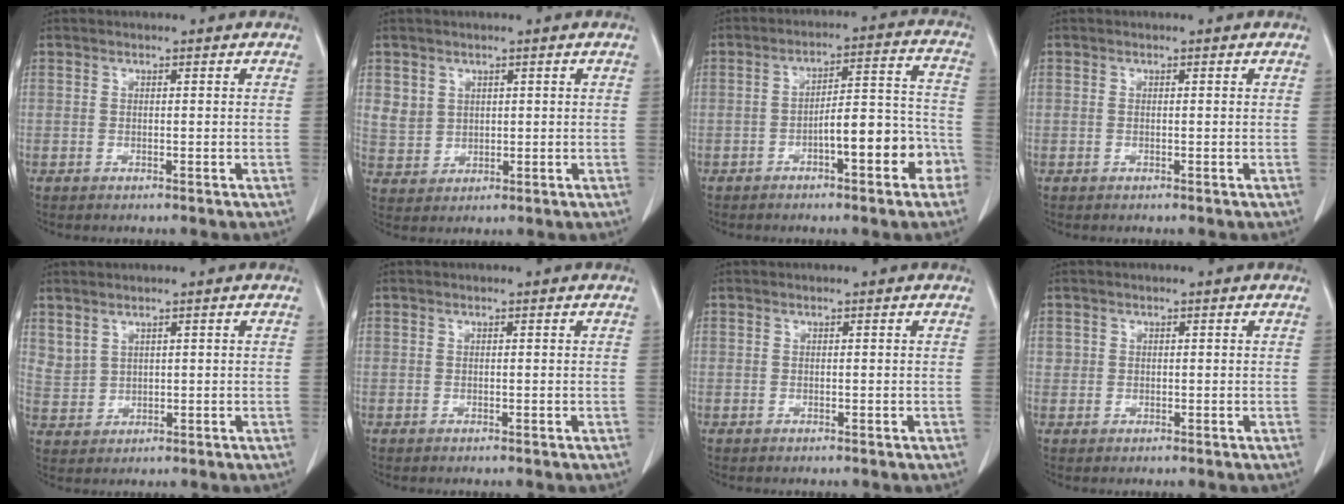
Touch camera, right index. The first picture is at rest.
{"total": 4.1, "force": [1.7, 3.7, 0.7], "torque": [-0.012, 0.005, 0.044]}
{"total": 10.2, "force": [-4.5, 2.4, 8.9], "torque": [-0.116, 0.040, -0.062]}
{"total": 0.0}
{"total": 3.0, "force": [2.3, 1.8, 0.7], "torque": [-0.013, 0.000, 0.056]}
{"total": 0.0}
{"total": 0.0}
{"total": 1.1, "force": [0.2, 1.1, 0.1], "torque": [0.012, 0.005, 0.002]}